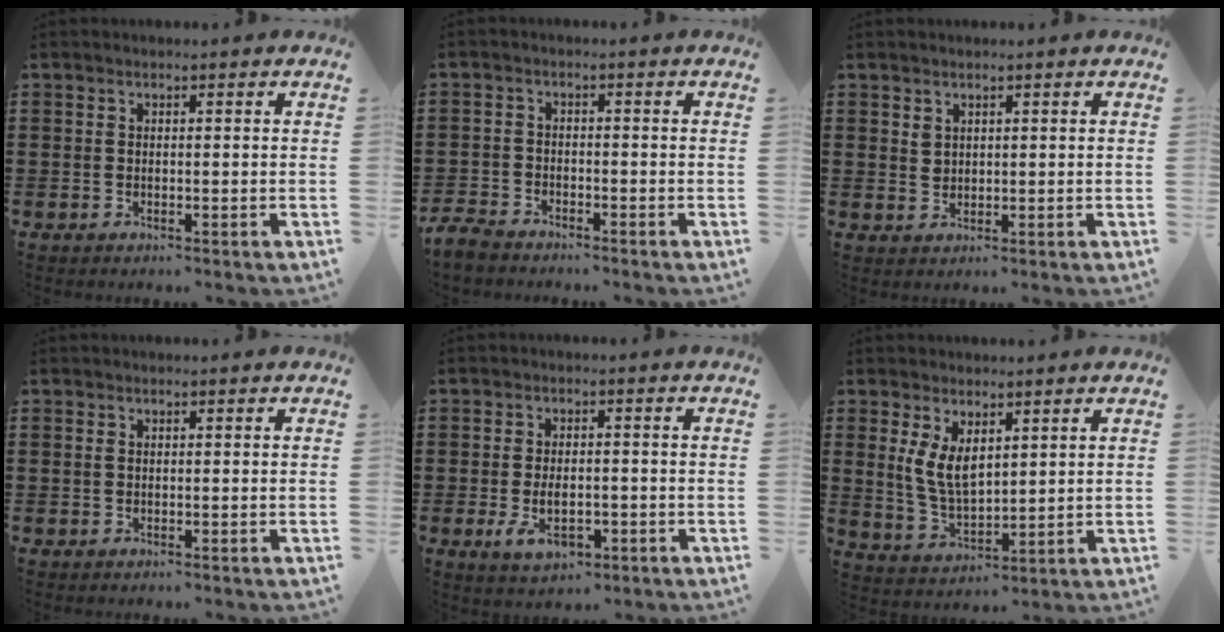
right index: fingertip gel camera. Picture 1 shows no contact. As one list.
[{"total": 2.9, "force": [-2.8, 0.6, 0.4], "torque": [-0.026, -0.001, -0.062]}, {"total": 1.7, "force": [1.2, 1.1, 0.4], "torque": [-0.010, 0.003, 0.025]}, {"total": 0.5, "force": [0.1, 0.4, 0.3], "torque": [-0.008, 0.001, 0.002]}, {"total": 5.1, "force": [-1.6, 2.6, 4.0], "torque": [-0.081, -0.005, -0.034]}, {"total": 6.3, "force": [2.2, 3.4, 4.8], "torque": [-0.108, 0.004, 0.040]}]